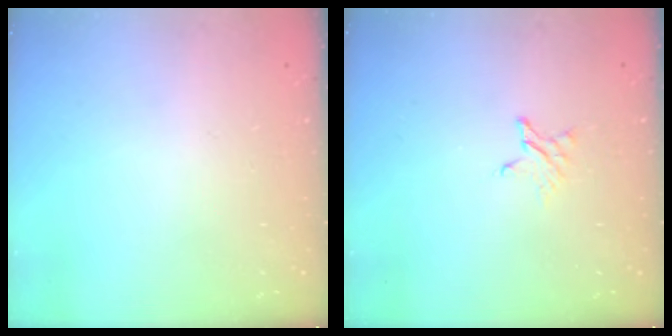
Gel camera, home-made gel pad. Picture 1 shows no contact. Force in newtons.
{"total": 2.4, "press": 2.4, "slide": 0.2}